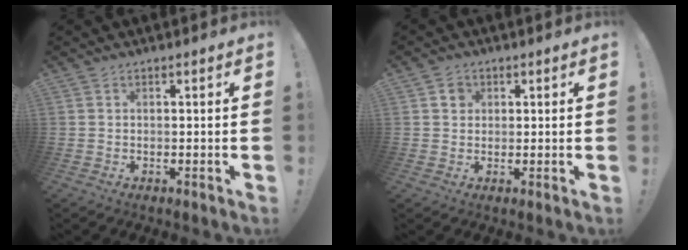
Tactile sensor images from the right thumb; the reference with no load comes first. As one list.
[{"total": 2.7, "force": [0.9, 2.5, 0.8], "torque": [0.002, -0.004, 0.013]}]